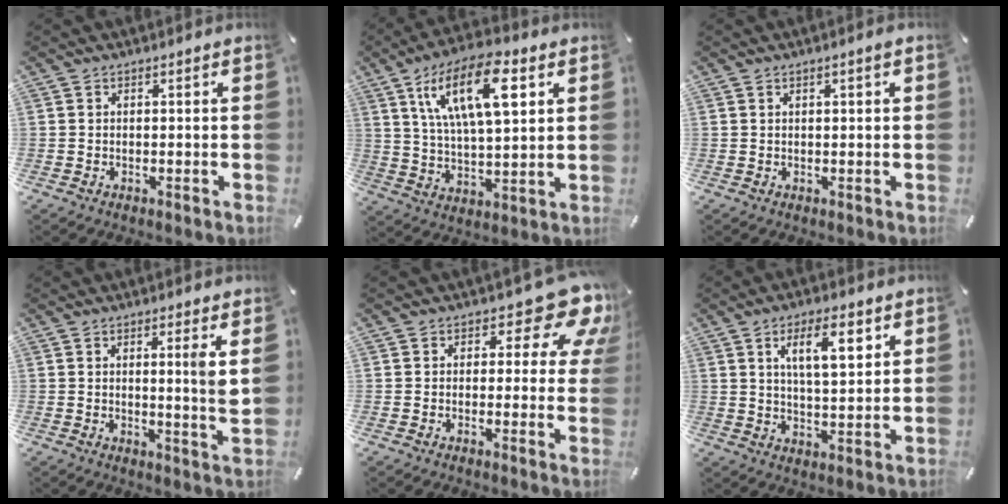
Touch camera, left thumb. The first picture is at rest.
{"total": 18.0, "force": [7.7, 7.6, 14.4], "torque": [-0.272, -0.011, 0.122]}
{"total": 1.3, "force": [0.5, 0.2, 1.2], "torque": [-0.023, 0.001, 0.007]}
{"total": 4.5, "force": [1.6, -0.1, 4.2], "torque": [-0.067, -0.015, 0.019]}
{"total": 12.3, "force": [6.1, 5.8, 9.0], "torque": [-0.108, -0.044, 0.103]}
{"total": 9.7, "force": [4.7, 3.5, 7.7], "torque": [-0.121, -0.009, 0.074]}